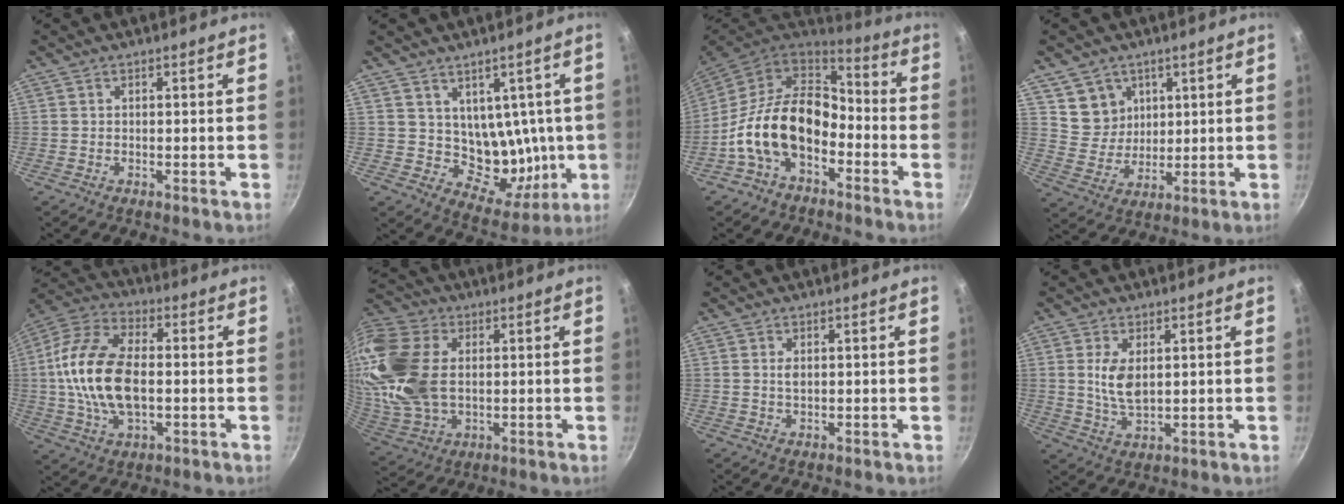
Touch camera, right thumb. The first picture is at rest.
{"total": 12.1, "force": [1.8, 9.2, 7.7], "torque": [-0.064, -0.034, 0.045]}
{"total": 16.9, "force": [-4.9, 10.8, 12.0], "torque": [-0.188, 0.055, -0.104]}
{"total": 7.7, "force": [3.6, 6.6, 1.9], "torque": [-0.009, -0.020, 0.074]}
{"total": 17.8, "force": [-0.5, 10.2, 14.6], "torque": [-0.279, 0.024, -0.021]}
{"total": 23.5, "force": [3.4, 16.1, 16.8], "torque": [-0.361, 0.000, 0.067]}
{"total": 1.6, "force": [0.4, 0.9, 1.3], "torque": [-0.024, 0.000, 0.008]}
{"total": 6.4, "force": [1.3, 3.3, 5.2], "torque": [-0.098, -0.016, 0.029]}